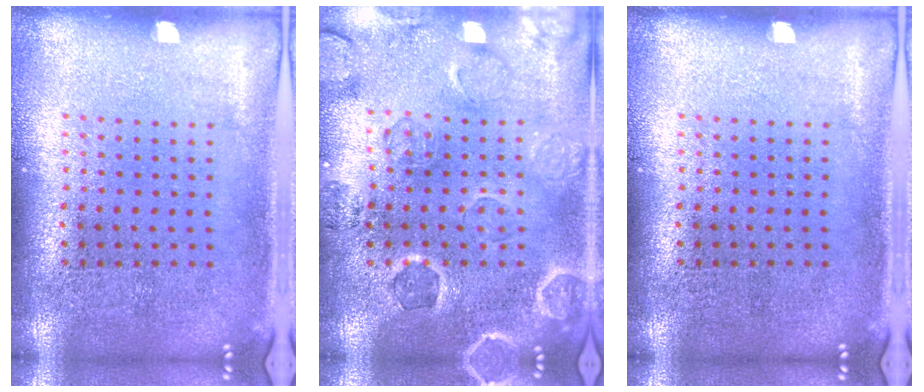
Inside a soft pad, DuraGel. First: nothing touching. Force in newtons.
{"total": 0.6, "press": 0.5, "slide": 0.3}
{"total": 0.0}